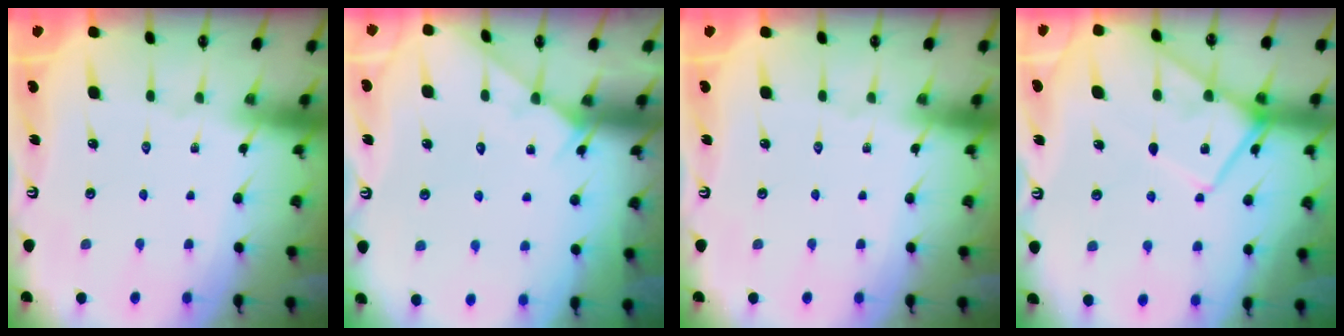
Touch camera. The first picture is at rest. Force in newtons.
{"total": 5.6, "press": 5.6, "slide": 0.6}
{"total": 0.0}
{"total": 10.7, "press": 10.7, "slide": 1.2}